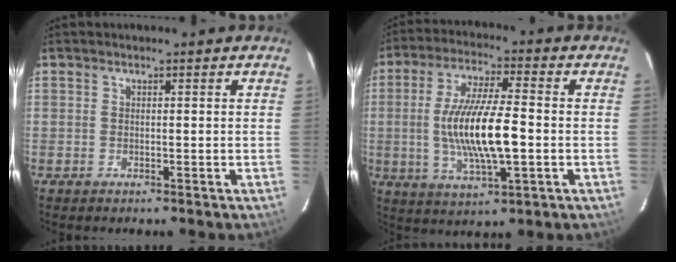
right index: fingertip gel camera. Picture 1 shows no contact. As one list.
[{"total": 14.4, "force": [-1.6, 3.7, 13.8], "torque": [-0.267, -0.006, -0.025]}]